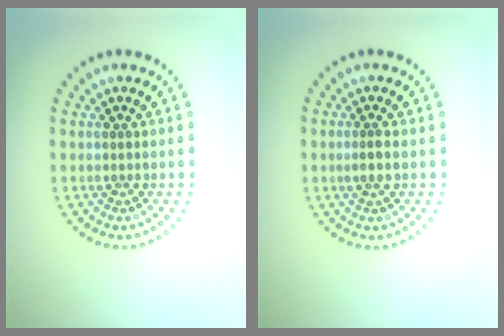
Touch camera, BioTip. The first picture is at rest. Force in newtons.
{"total": 1.4, "press": 1.2, "slide": 0.8}